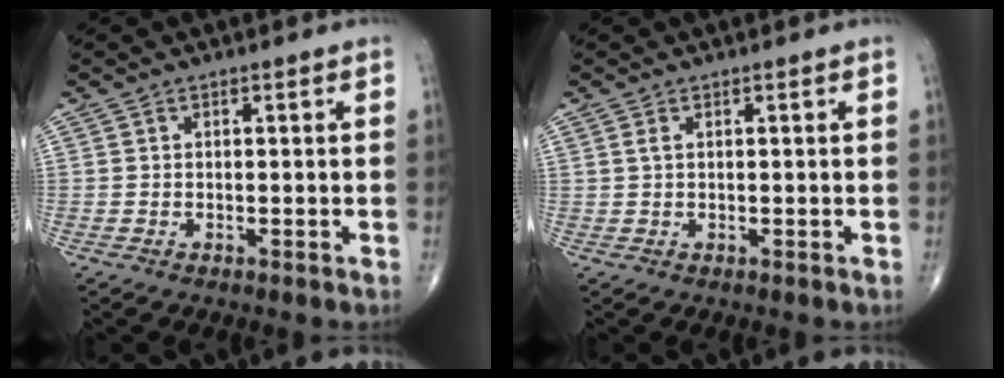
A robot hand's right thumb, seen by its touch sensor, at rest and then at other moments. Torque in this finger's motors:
{"motor_torque": [0.00, 0.01, 0.10, 0.15, 0.00]}